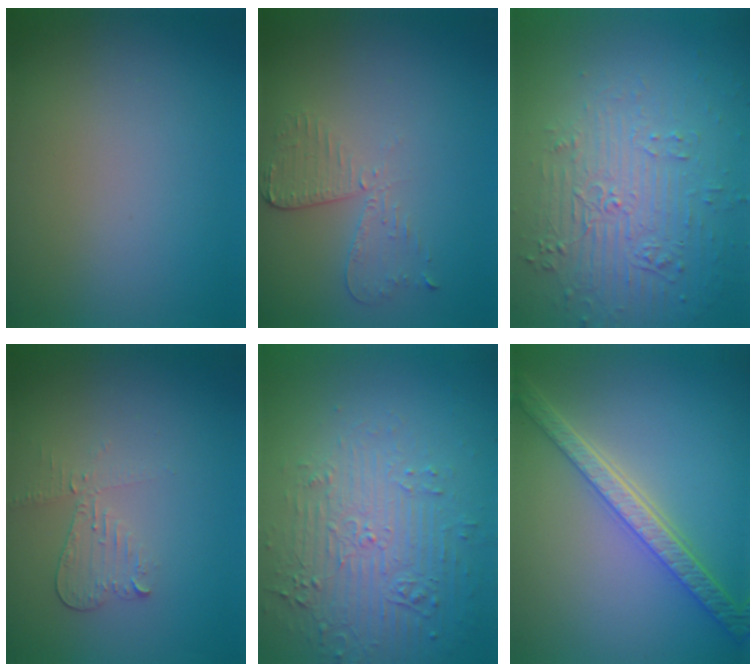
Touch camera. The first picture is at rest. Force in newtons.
{"total": 2.6, "press": 2.3, "slide": 1.3}
{"total": 5.4, "press": 3.5, "slide": 4.1}
{"total": 2.1, "press": 2.1, "slide": 0.4}
{"total": 5.5, "press": 3.6, "slide": 4.1}
{"total": 5.0, "press": 4.2, "slide": 2.6}